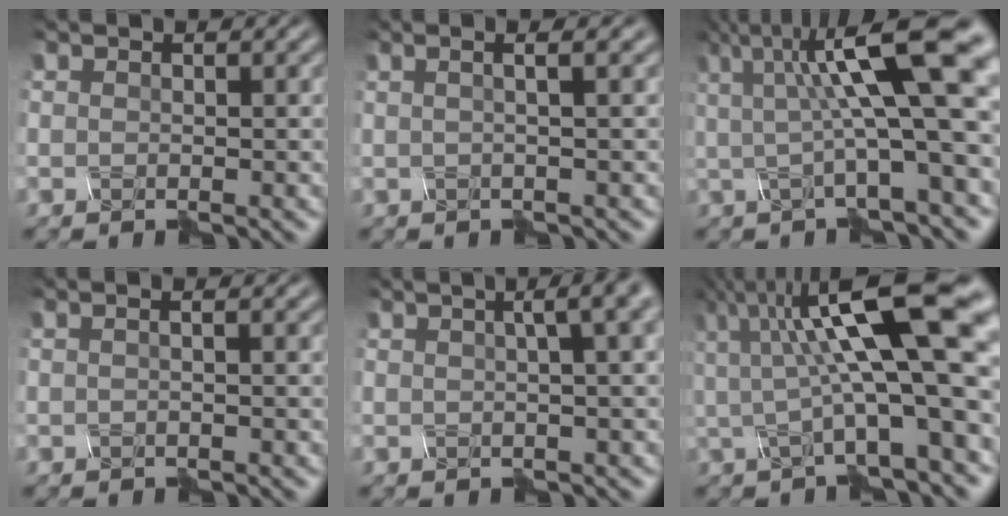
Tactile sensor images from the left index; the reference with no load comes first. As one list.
[{"total": 1.7, "force": [0.2, -0.3, 1.7], "torque": [-0.035, -0.005, 0.003]}, {"total": 9.0, "force": [1.0, 1.6, 8.8], "torque": [-0.165, -0.018, 0.051]}, {"total": 0.9, "force": [-0.3, 0.2, 0.8], "torque": [-0.013, -0.002, -0.008]}, {"total": 4.6, "force": [1.1, 1.4, 4.2], "torque": [-0.029, 0.025, 0.017]}, {"total": 11.2, "force": [0.8, 2.3, 10.9], "torque": [-0.199, -0.017, 0.045]}]